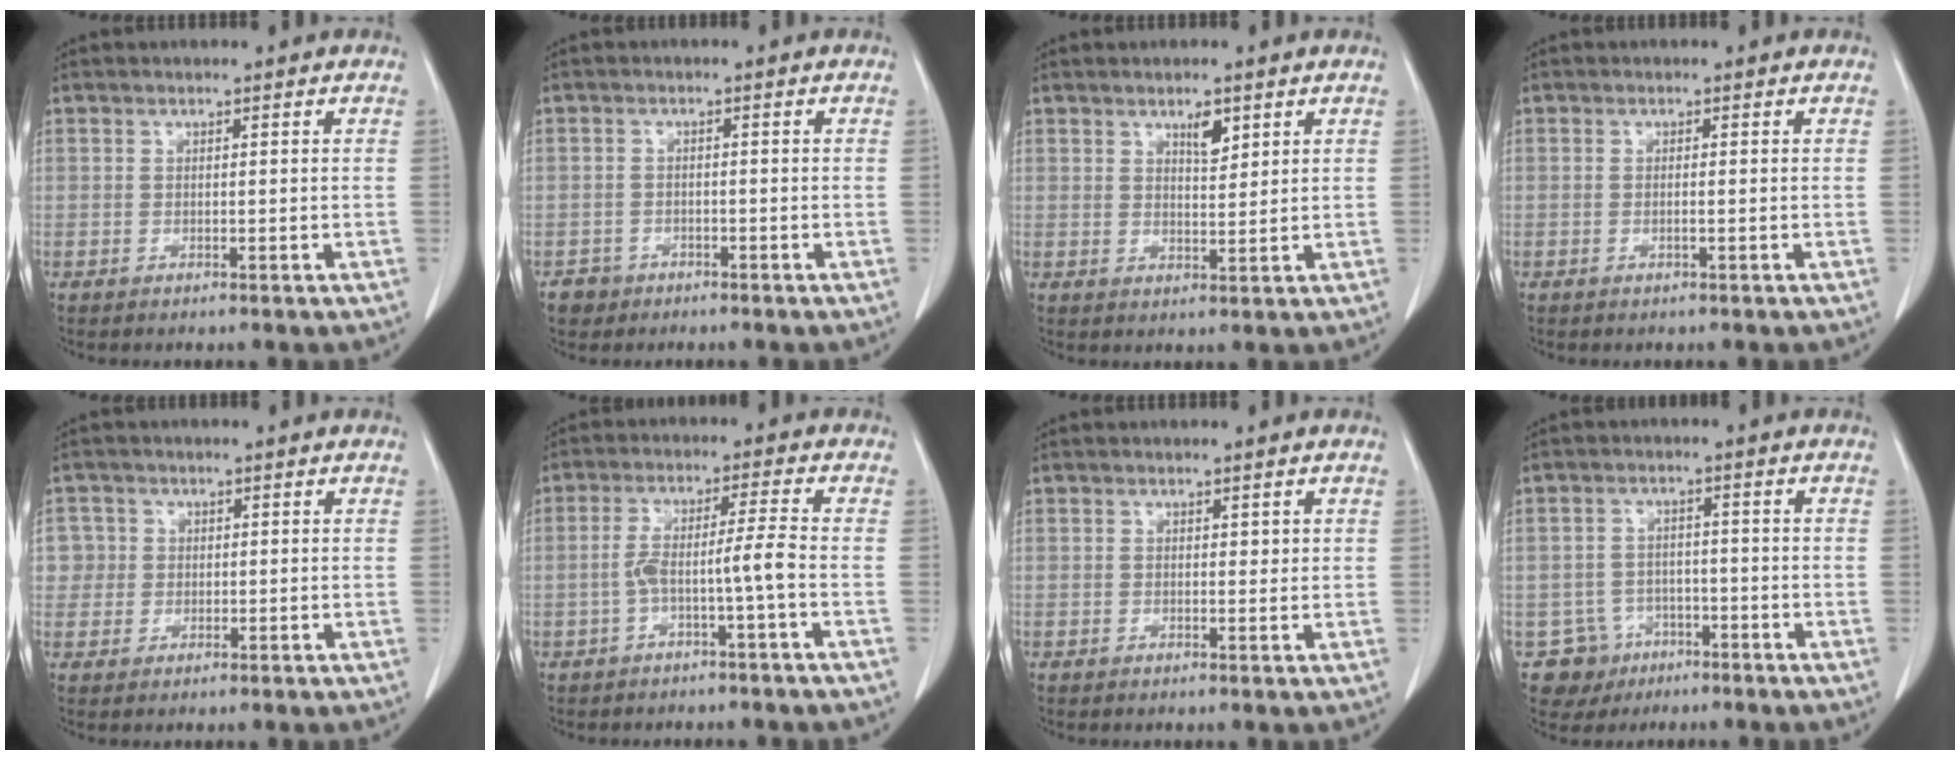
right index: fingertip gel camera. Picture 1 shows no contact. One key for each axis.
{"total": 2.7, "fx": -1.6, "fy": 2.2, "fz": -0.2, "tx": 0.000, "ty": 0.011, "tz": -0.028}
{"total": 3.1, "fx": 1.9, "fy": 1.1, "fz": 2.2, "tx": -0.037, "ty": -0.003, "tz": 0.035}
{"total": 0.6, "fx": -0.2, "fy": 0.0, "fz": 0.6, "tx": -0.013, "ty": -0.001, "tz": -0.002}
{"total": 3.5, "fx": 0.6, "fy": 3.5, "fz": -0.1, "tx": 0.022, "ty": 0.009, "tz": 0.010}
{"total": 5.2, "fx": -1.8, "fy": -0.5, "fz": 4.8, "tx": -0.095, "ty": 0.019, "tz": -0.028}
{"total": 0.9, "fx": 0.4, "fy": 0.5, "fz": 0.6, "tx": -0.005, "ty": -0.001, "tz": 0.006}
{"total": 5.9, "fx": -2.9, "fy": 5.1, "fz": 0.0, "tx": 0.002, "ty": 0.011, "tz": -0.042}